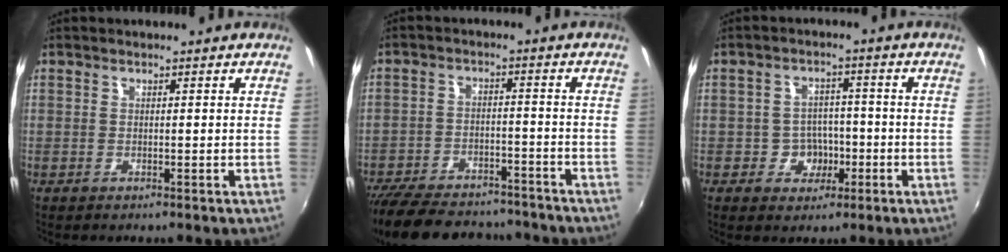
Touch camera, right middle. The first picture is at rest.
{"total": 20.9, "force": [-17.3, 8.1, 8.4], "torque": [-0.195, 0.005, -0.247]}
{"total": 5.1, "force": [-1.9, 4.5, 1.5], "torque": [-0.030, 0.016, -0.019]}